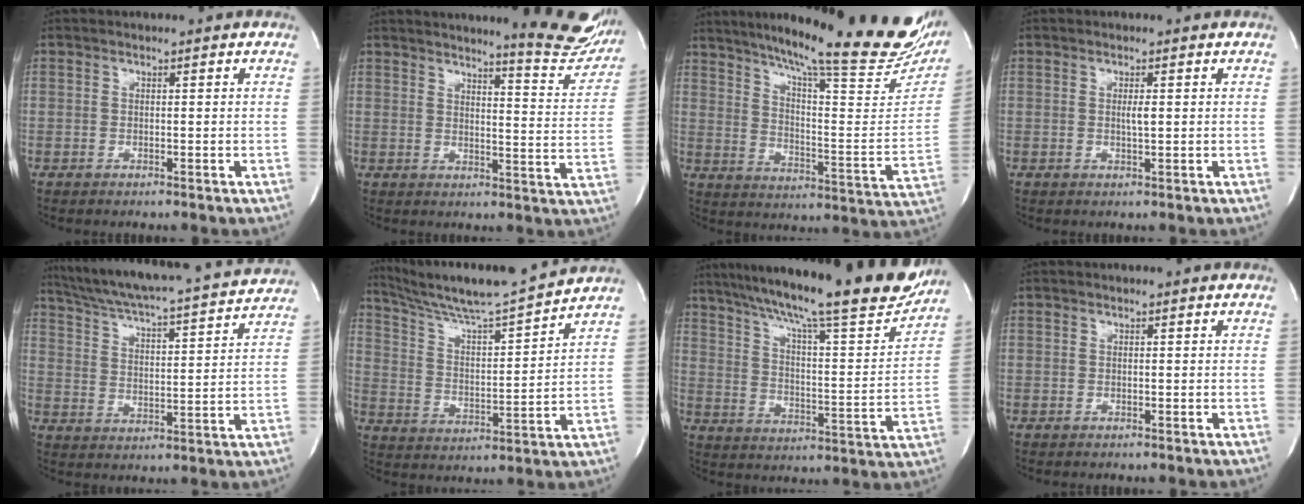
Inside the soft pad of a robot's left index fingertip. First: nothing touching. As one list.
[{"total": 17.9, "force": [16.5, 1.3, 6.8], "torque": [-0.087, -0.101, 0.184]}, {"total": 29.8, "force": [23.7, 2.8, 17.9], "torque": [-0.245, -0.061, 0.311]}, {"total": 1.2, "force": [0.2, 0.0, 1.2], "torque": [-0.029, -0.003, 0.004]}, {"total": 21.3, "force": [19.6, 1.1, 8.2], "torque": [-0.140, -0.014, 0.277]}, {"total": 14.9, "force": [14.1, -1.5, 4.6], "torque": [-0.096, -0.024, 0.234]}, {"total": 25.8, "force": [21.8, 2.5, 13.7], "torque": [-0.233, -0.028, 0.301]}, {"total": 0.0}]